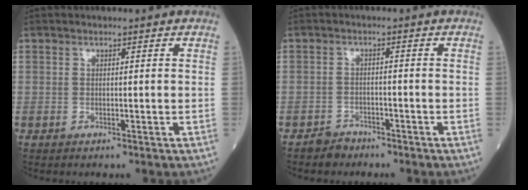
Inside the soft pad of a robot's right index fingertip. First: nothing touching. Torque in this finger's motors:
{"motor_torque": [-0.04, -0.10, -0.01, 0.01]}